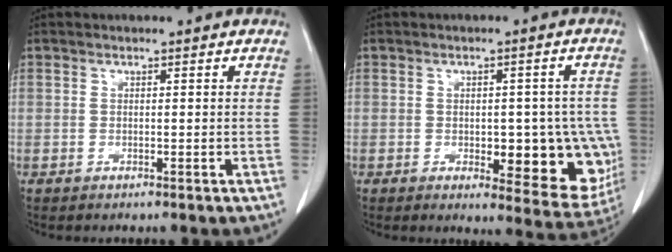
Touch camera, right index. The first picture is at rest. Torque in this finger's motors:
{"motor_torque": [0.77, 0.17, 0.21, 0.04]}